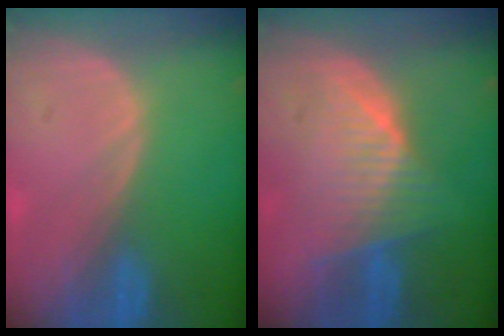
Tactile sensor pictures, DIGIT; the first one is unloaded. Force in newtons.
{"total": 7.4, "press": 6.7, "slide": 3.2}